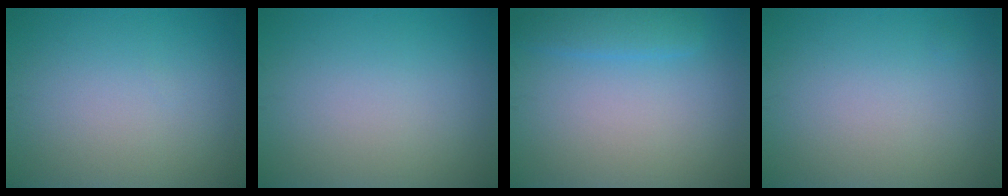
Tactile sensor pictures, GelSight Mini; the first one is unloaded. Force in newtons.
{"total": 0.0}
{"total": 2.1, "press": 2.1, "slide": 0.1}
{"total": 0.0}